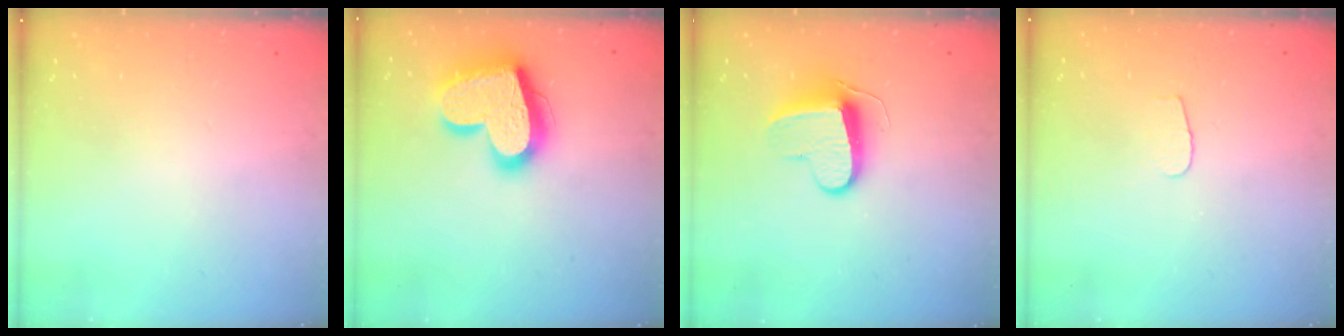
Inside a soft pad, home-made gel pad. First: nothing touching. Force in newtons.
{"total": 20.5, "press": 20.4, "slide": 1.7}
{"total": 9.4, "press": 9.4, "slide": 0.5}
{"total": 3.5, "press": 3.5, "slide": 0.4}